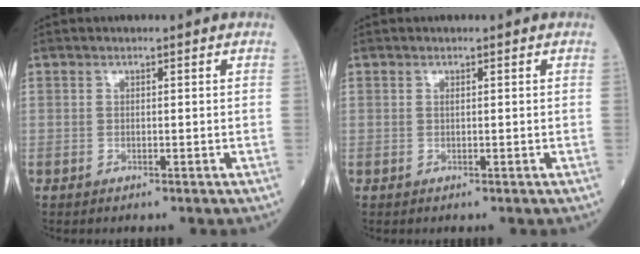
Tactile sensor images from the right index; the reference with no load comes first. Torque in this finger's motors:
{"motor_torque": [-0.05, 0.05, -0.02, 0.00]}